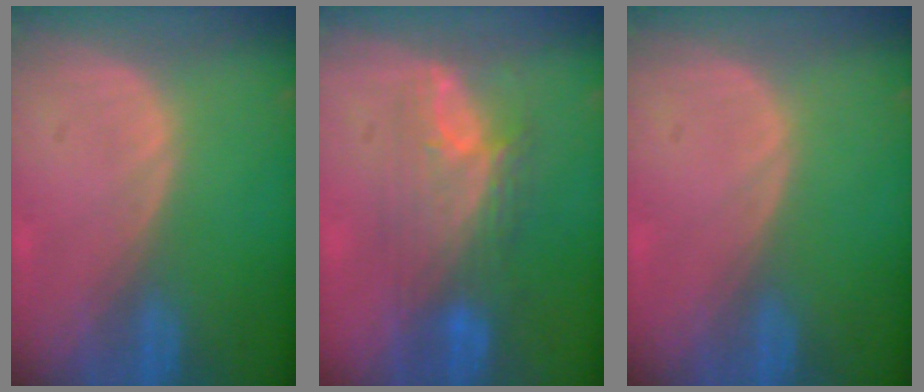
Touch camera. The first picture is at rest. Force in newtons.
{"total": 7.3, "press": 7.2, "slide": 1.3}
{"total": 0.0}